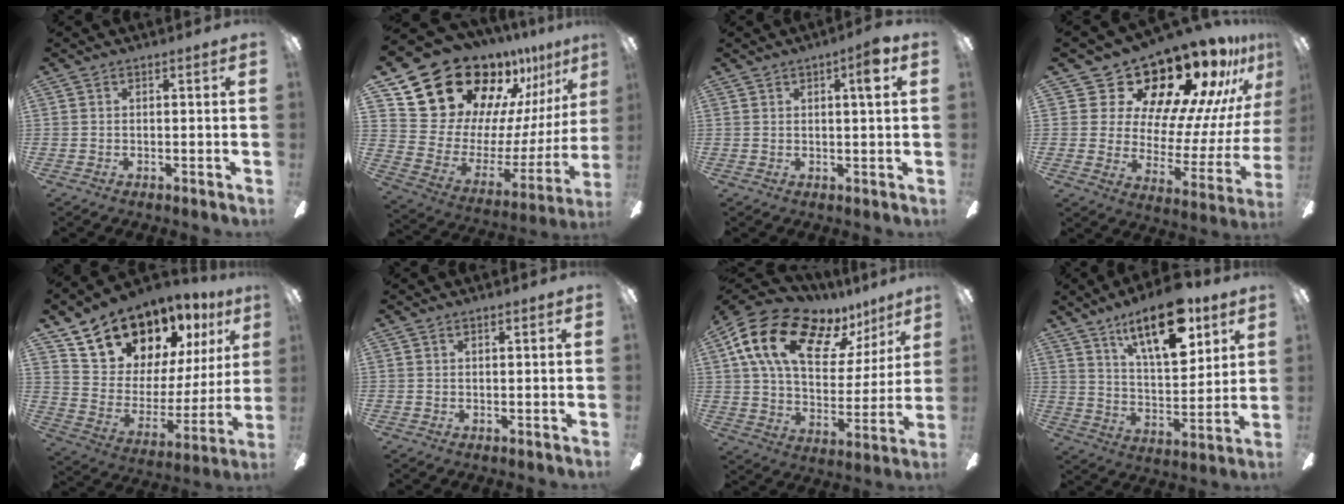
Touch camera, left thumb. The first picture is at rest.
{"total": 23.9, "force": [18.9, 12.4, 7.9], "torque": [-0.140, -0.142, 0.365]}
{"total": 4.5, "force": [2.1, 0.7, 3.9], "torque": [-0.057, -0.005, 0.028]}
{"total": 21.4, "force": [17.7, 8.7, 8.3], "torque": [-0.121, -0.145, 0.311]}
{"total": 17.8, "force": [14.8, 8.8, 4.8], "torque": [-0.097, -0.114, 0.281]}
{"total": 1.1, "force": [0.7, 0.4, 0.7], "torque": [-0.016, 0.001, 0.013]}
{"total": 20.4, "force": [12.2, 10.7, 12.4], "torque": [-0.216, -0.054, 0.217]}
{"total": 19.4, "force": [11.9, 8.1, 13.0], "torque": [-0.206, -0.049, 0.195]}